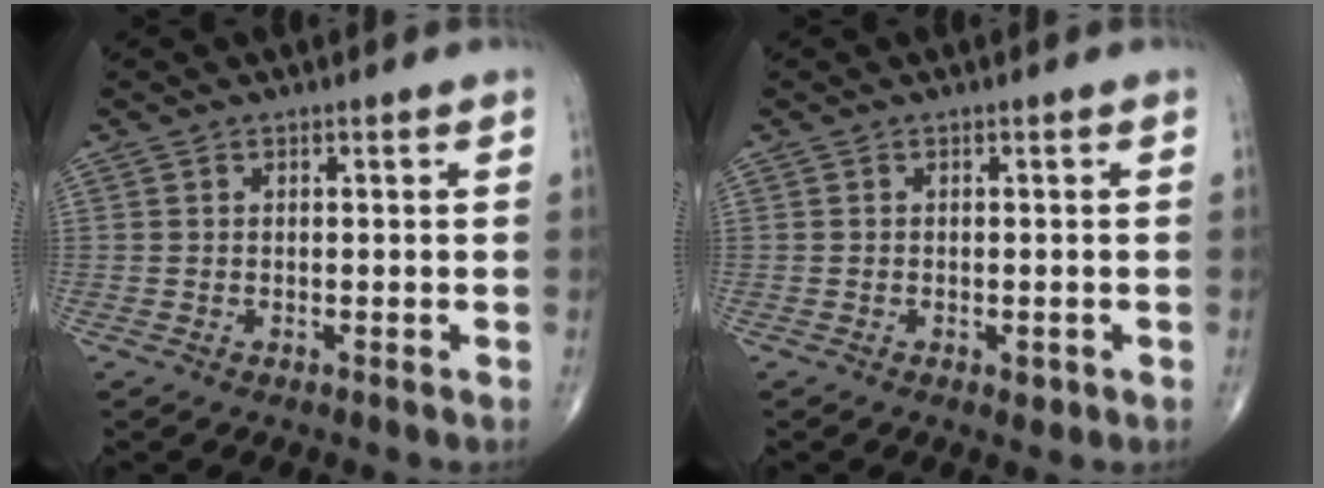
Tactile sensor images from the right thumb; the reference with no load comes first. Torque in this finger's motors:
{"motor_torque": [2.25, 2.15, -0.04, -0.20, -0.01]}